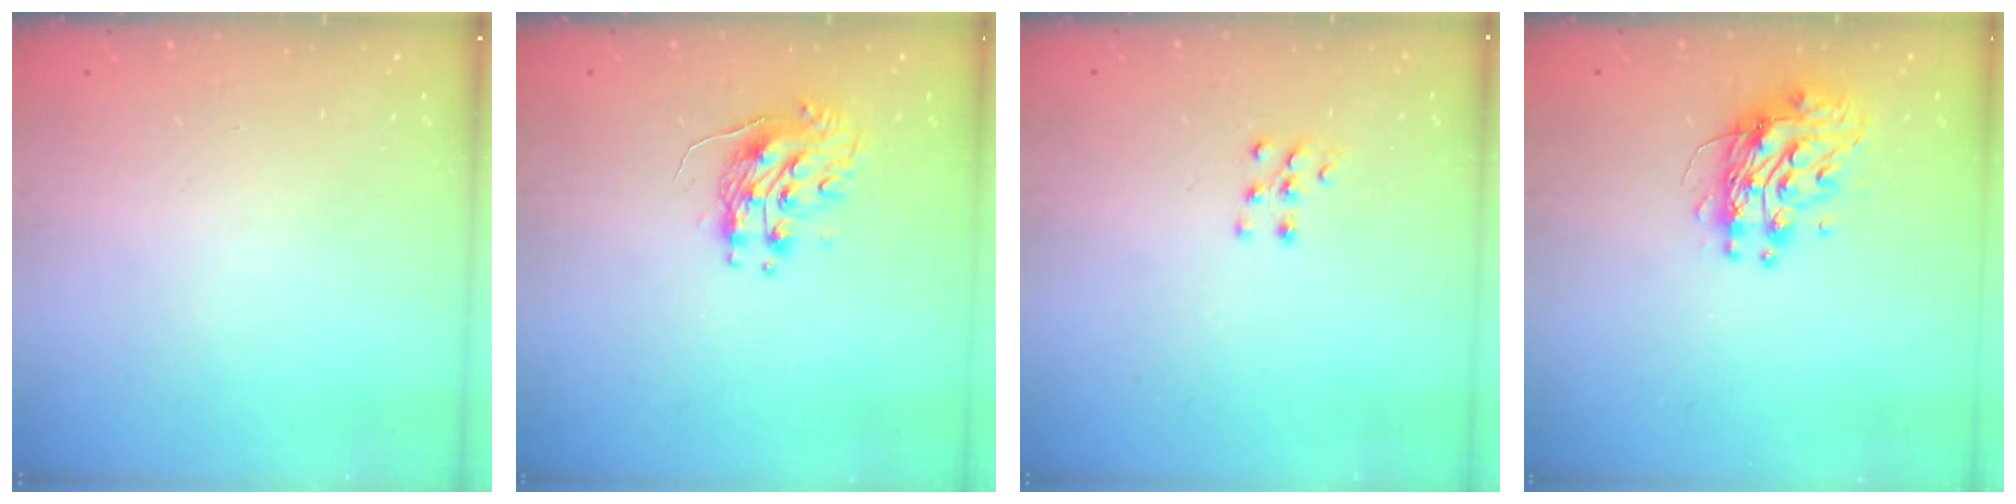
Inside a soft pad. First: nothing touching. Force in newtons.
{"total": 9.2, "press": 9.2, "slide": 0.7}
{"total": 6.1, "press": 6.0, "slide": 0.5}
{"total": 10.2, "press": 10.2, "slide": 0.8}